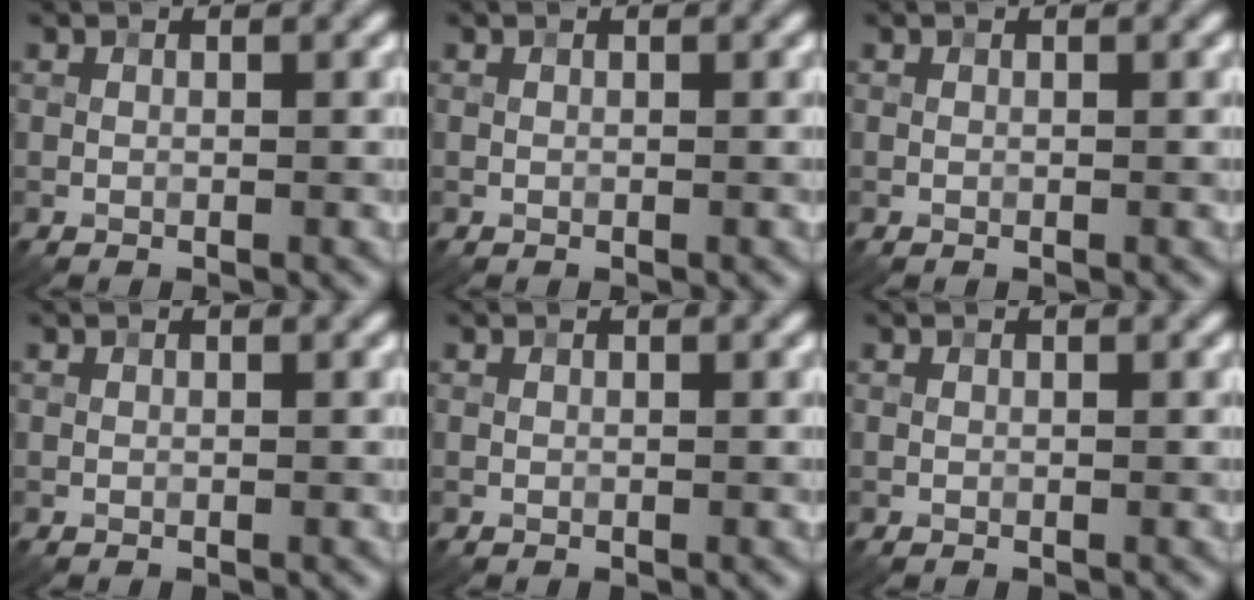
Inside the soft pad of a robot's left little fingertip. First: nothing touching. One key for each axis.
{"total": 0.0}
{"total": 0.0}
{"total": 0.0}
{"total": 0.0}
{"total": 0.0}